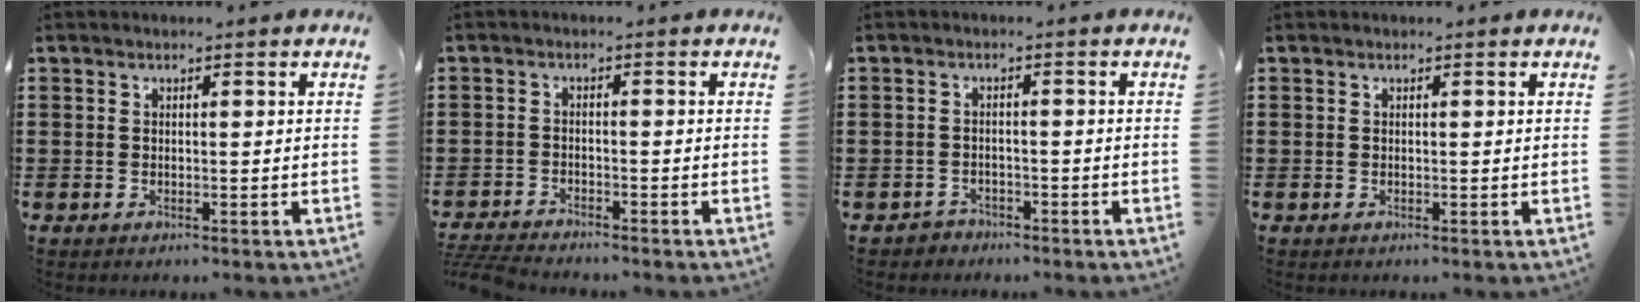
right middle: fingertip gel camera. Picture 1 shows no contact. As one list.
[{"total": 3.5, "force": [-3.4, 0.2, 0.8], "torque": [-0.026, -0.007, -0.073]}, {"total": 1.5, "force": [-1.4, 0.6, -0.2], "torque": [-0.003, 0.003, -0.033]}, {"total": 0.0}]